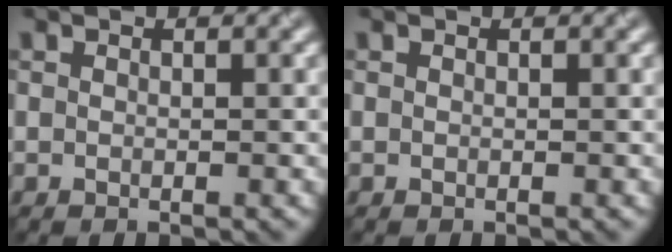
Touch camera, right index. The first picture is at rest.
{"total": 0.0}